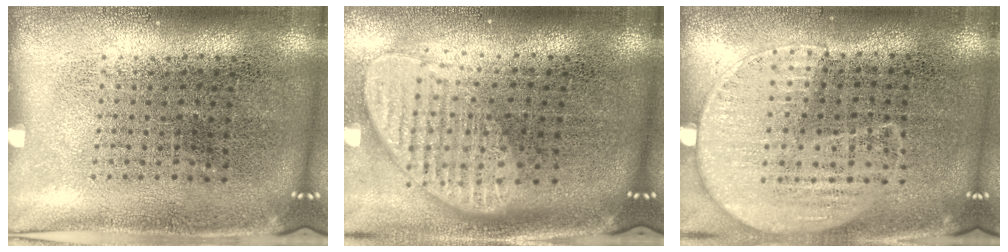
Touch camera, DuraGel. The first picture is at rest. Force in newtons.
{"total": 2.0, "press": 1.6, "slide": 1.2}
{"total": 1.2, "press": 1.0, "slide": 0.6}